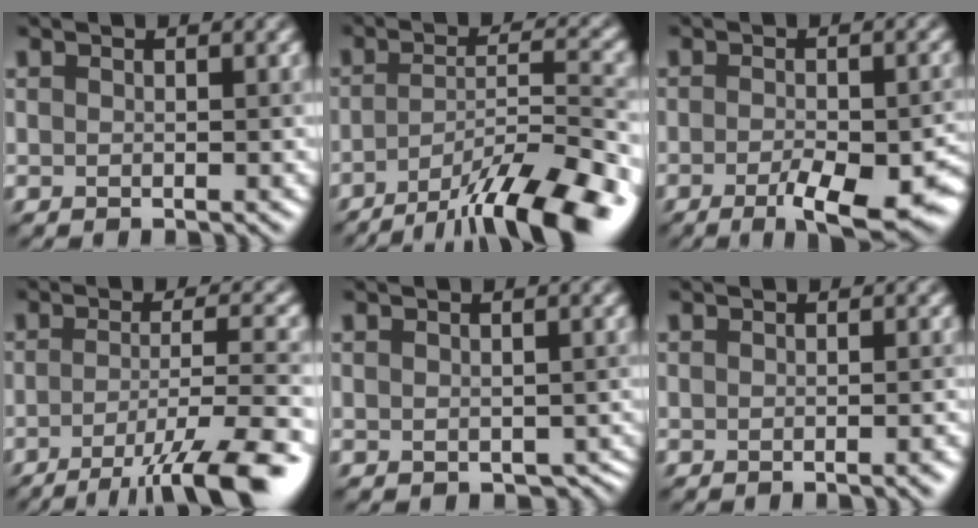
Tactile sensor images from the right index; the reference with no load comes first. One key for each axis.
{"total": 11.8, "fx": -7.9, "fy": 2.4, "fz": 8.5, "tx": -0.133, "ty": 0.008, "tz": -0.130}
{"total": 8.3, "fx": -3.9, "fy": 2.6, "fz": 6.8, "tx": -0.099, "ty": -0.015, "tz": -0.049}
{"total": 10.8, "fx": -6.4, "fy": 2.2, "fz": 8.5, "tx": -0.123, "ty": 0.000, "tz": -0.095}
{"total": 2.1, "fx": -0.8, "fy": 1.6, "fz": 1.2, "tx": -0.016, "ty": -0.015, "tz": -0.003}
{"total": 1.3, "fx": -0.6, "fy": 0.3, "fz": 1.2, "tx": -0.010, "ty": 0.001, "tz": -0.009}